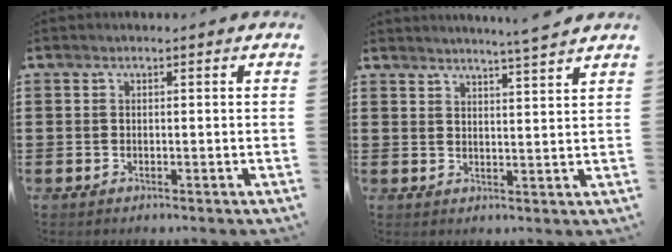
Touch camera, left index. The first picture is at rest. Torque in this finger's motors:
{"motor_torque": [0.64, -0.64, 0.15, 0.03]}